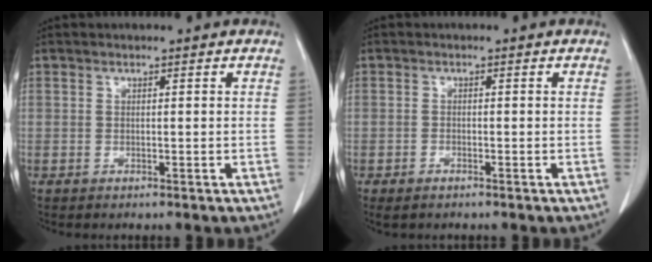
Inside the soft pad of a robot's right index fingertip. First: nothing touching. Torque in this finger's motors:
{"motor_torque": [0.20, -0.16, 0.10, 0.02]}